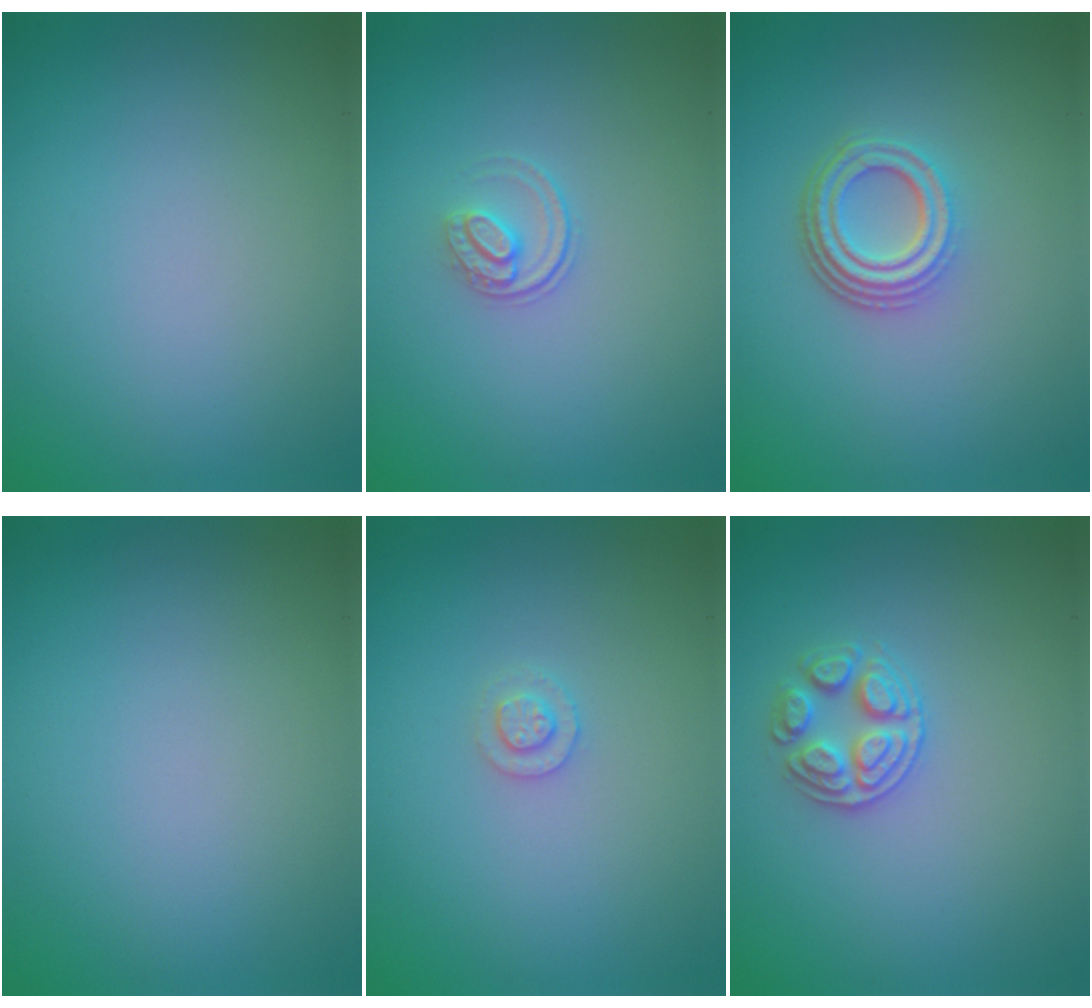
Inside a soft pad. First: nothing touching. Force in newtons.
{"total": 1.5, "press": 1.1, "slide": 1.1}
{"total": 4.2, "press": 3.1, "slide": 2.9}
{"total": 0.0}
{"total": 1.3, "press": 1.2, "slide": 0.3}
{"total": 2.8, "press": 2.7, "slide": 0.7}